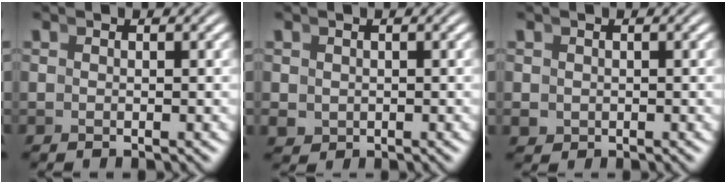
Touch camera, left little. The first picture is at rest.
{"total": 1.5, "force": [-0.4, 1.4, 0.4], "torque": [-0.020, -0.021, 0.007]}
{"total": 1.1, "force": [-0.4, 1.0, 0.3], "torque": [-0.012, -0.015, 0.003]}